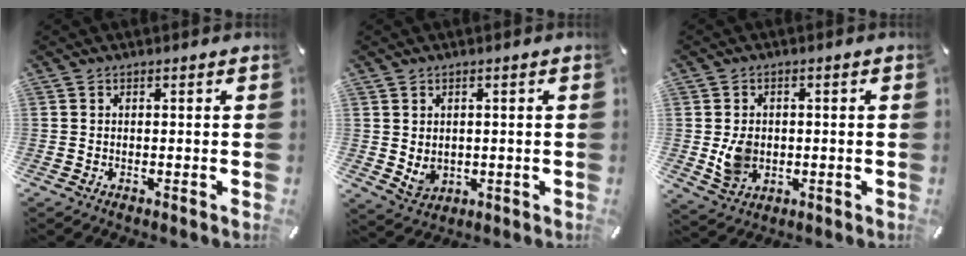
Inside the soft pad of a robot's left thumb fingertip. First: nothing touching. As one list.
[{"total": 4.0, "force": [1.3, 3.6, 1.3], "torque": [-0.019, -0.009, 0.024]}, {"total": 6.5, "force": [-0.4, 5.5, 3.5], "torque": [-0.069, -0.010, -0.011]}]